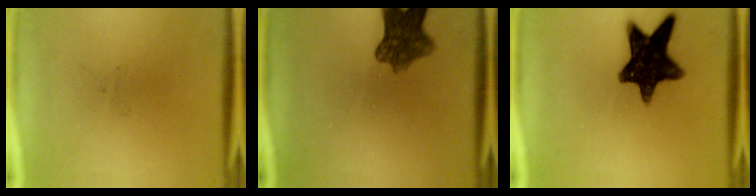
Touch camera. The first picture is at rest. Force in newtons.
{"total": 7.3}
{"total": 13.4}